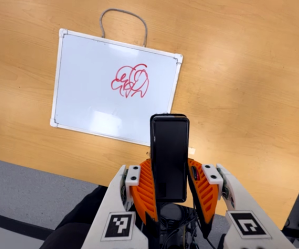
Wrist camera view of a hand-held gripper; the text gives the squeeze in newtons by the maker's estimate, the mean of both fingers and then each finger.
{"total": 4.9, "left": 3.4, "right": 6.5}